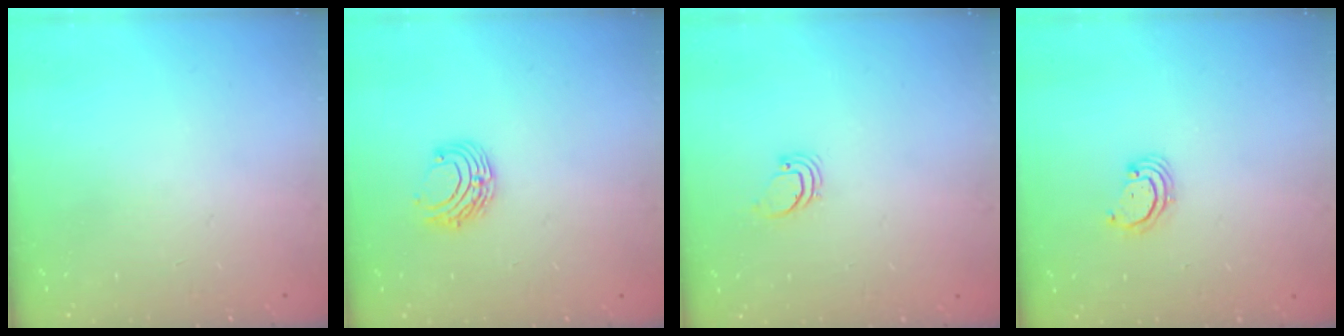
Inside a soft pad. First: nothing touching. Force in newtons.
{"total": 6.7, "press": 6.6, "slide": 0.8}
{"total": 0.9, "press": 0.9, "slide": 0.0}
{"total": 2.3, "press": 2.3, "slide": 0.2}